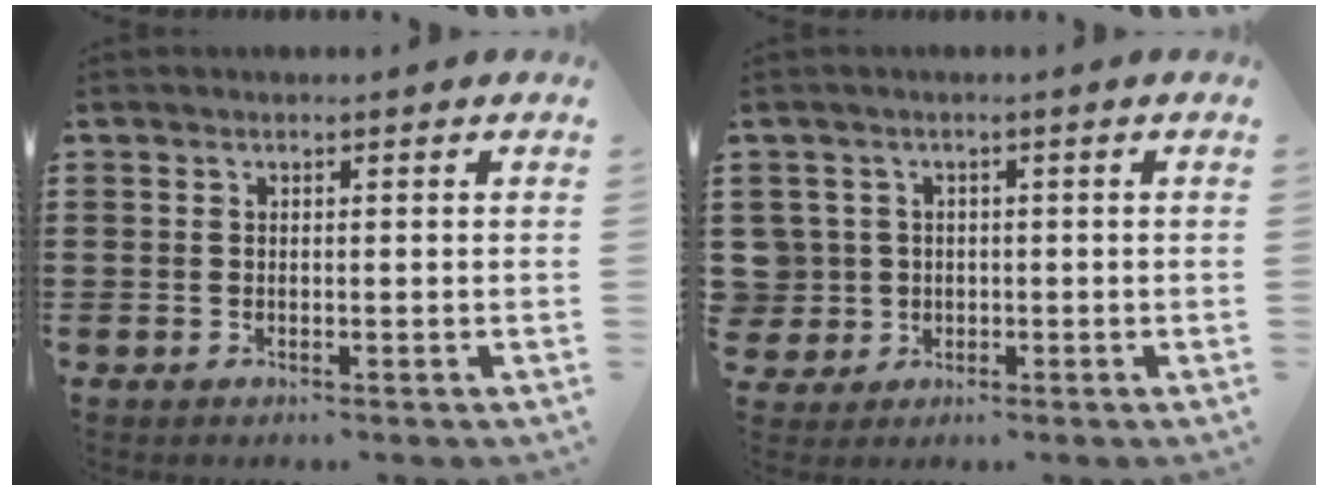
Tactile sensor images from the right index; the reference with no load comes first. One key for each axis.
{"total": 3.7, "fx": -0.1, "fy": 3.7, "fz": 0.3, "tx": -0.033, "ty": 0.007, "tz": -0.005}